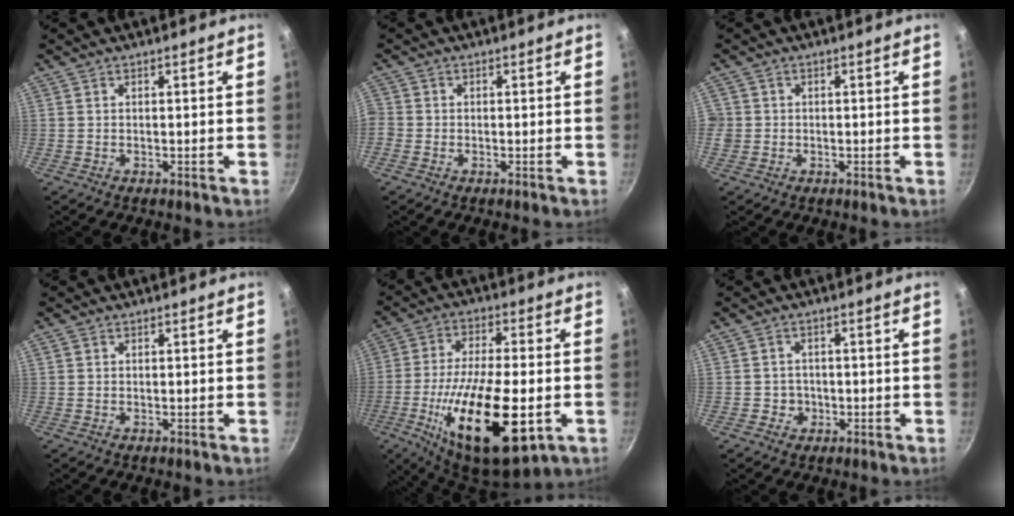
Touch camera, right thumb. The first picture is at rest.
{"total": 2.0, "force": [-0.8, 1.8, 0.5], "torque": [-0.010, 0.002, -0.023]}
{"total": 2.3, "force": [-0.3, 2.2, 0.5], "torque": [0.000, 0.007, -0.006]}
{"total": 0.7, "force": [0.2, 0.6, 0.2], "torque": [-0.003, 0.003, 0.003]}
{"total": 23.2, "force": [-6.6, 8.6, 20.5], "torque": [-0.353, 0.005, -0.110]}
{"total": 2.9, "force": [-0.8, 2.7, 0.6], "torque": [0.011, 0.006, -0.013]}